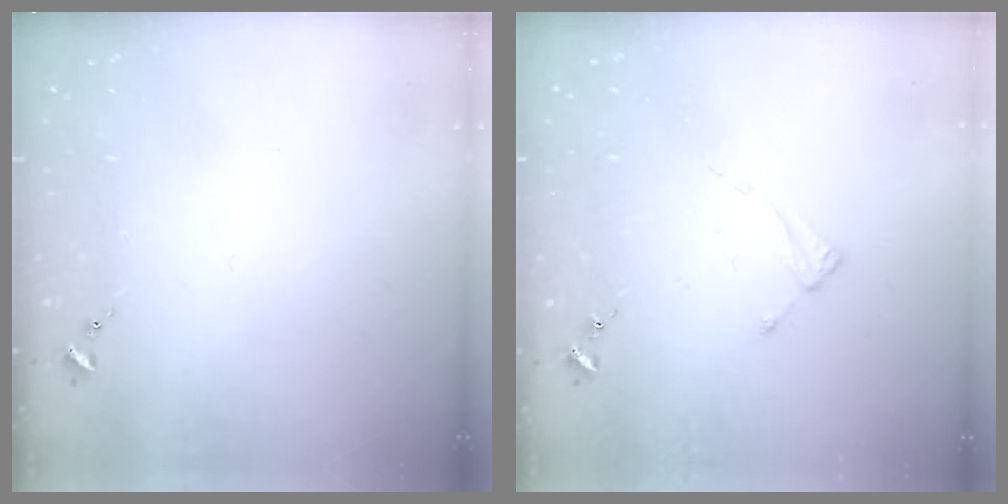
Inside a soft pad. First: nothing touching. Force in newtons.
{"total": 2.0, "press": 2.0, "slide": 0.3}